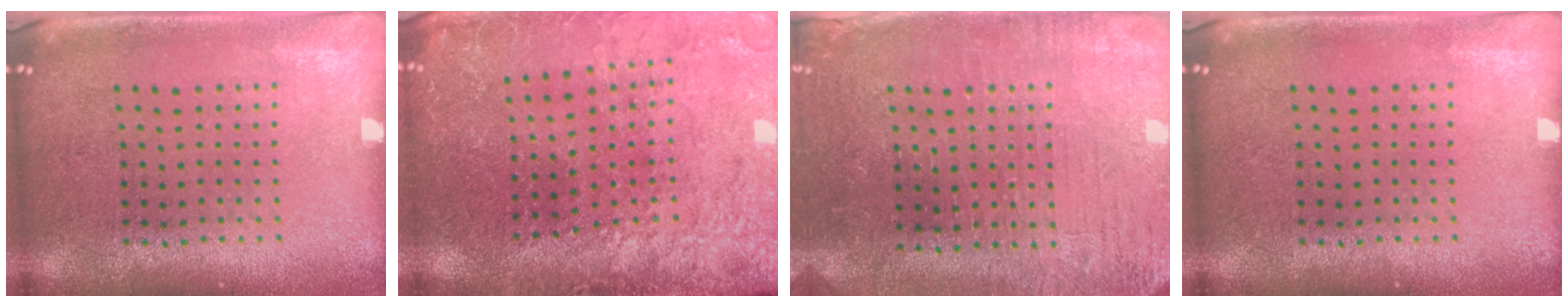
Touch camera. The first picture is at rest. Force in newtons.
{"total": 3.0, "press": 3.0, "slide": 0.5}
{"total": 3.0, "press": 2.8, "slide": 0.8}
{"total": 0.0}